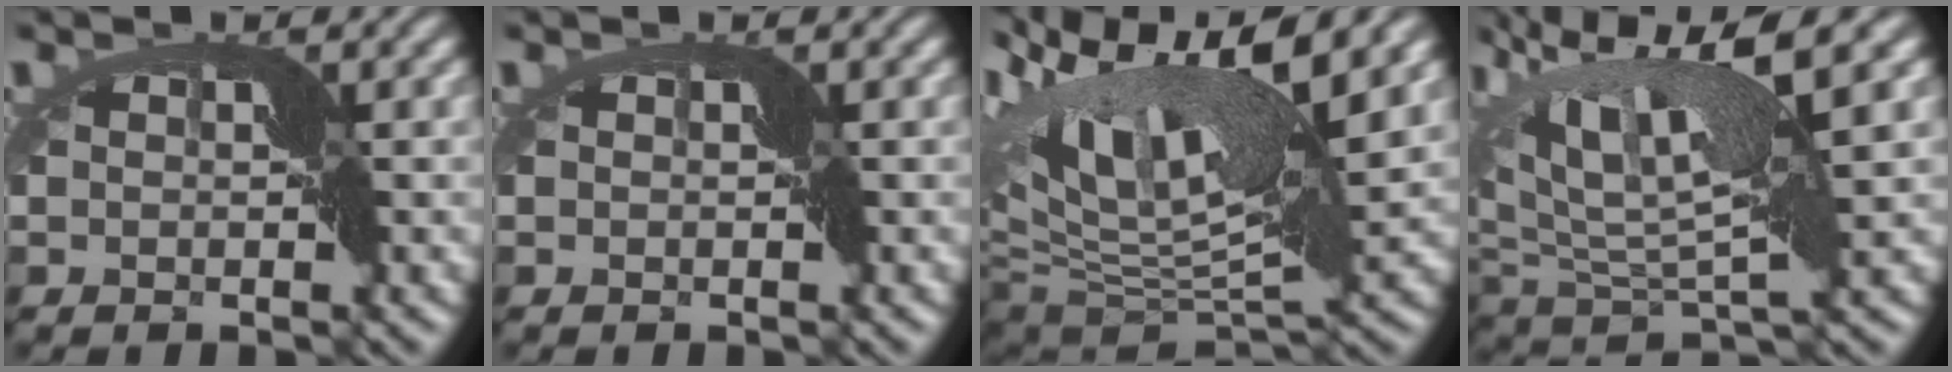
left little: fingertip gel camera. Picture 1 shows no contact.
{"total": 0.0}
{"total": 14.0, "force": [6.1, 4.5, 11.7], "torque": [-0.219, 0.020, 0.111]}
{"total": 9.1, "force": [5.5, 1.3, 7.1], "torque": [-0.165, 0.012, 0.099]}